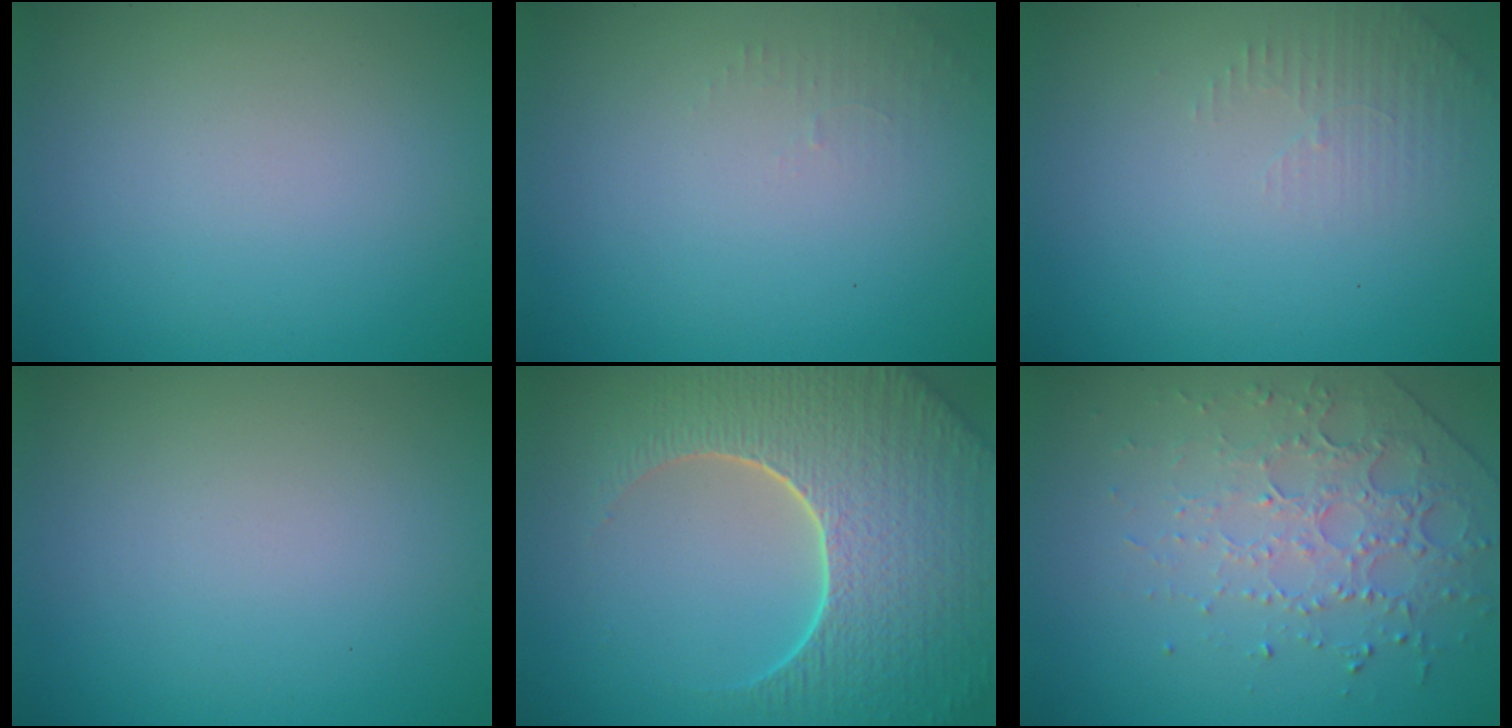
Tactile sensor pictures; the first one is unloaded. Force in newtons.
{"total": 1.0, "press": 0.9, "slide": 0.3}
{"total": 1.5, "press": 1.5, "slide": 0.4}
{"total": 0.0}
{"total": 9.3, "press": 6.6, "slide": 6.5}
{"total": 4.5, "press": 3.2, "slide": 3.2}